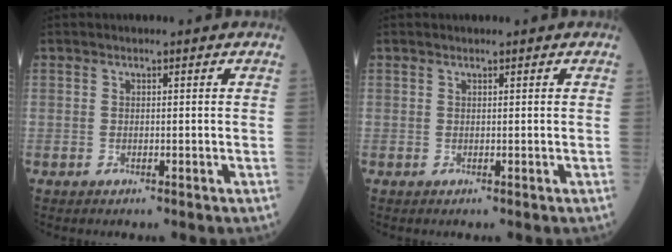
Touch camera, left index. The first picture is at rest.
{"total": 0.0}